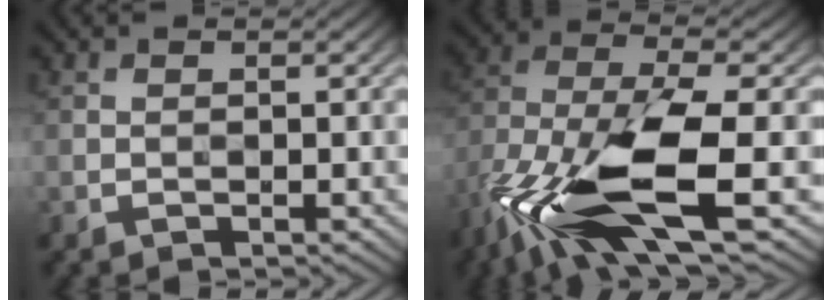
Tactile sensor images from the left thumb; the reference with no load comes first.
{"total": 14.5, "force": [-6.2, 4.9, 12.2], "torque": [-0.267, -0.020, -0.120]}